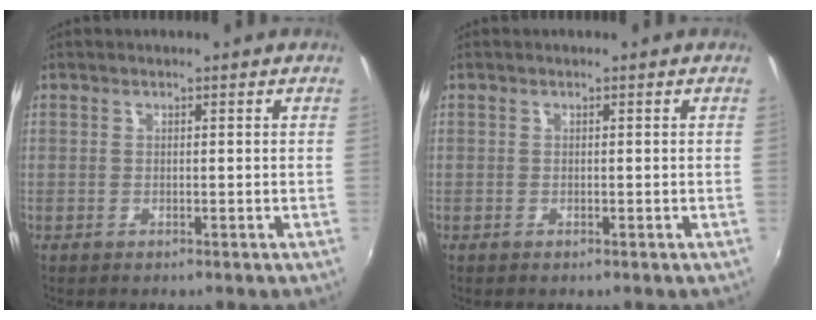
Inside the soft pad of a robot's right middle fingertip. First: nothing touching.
{"total": 0.0}